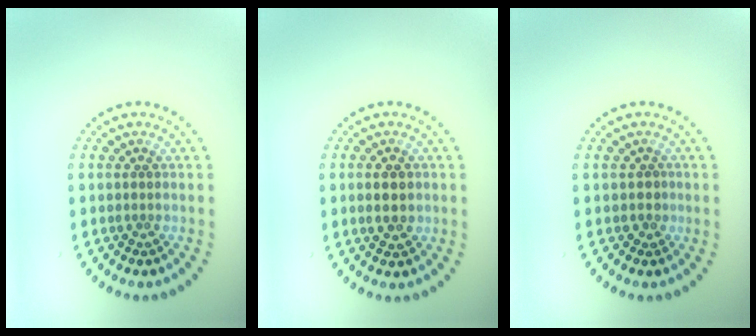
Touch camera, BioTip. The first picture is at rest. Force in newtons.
{"total": 2.3, "press": 2.3, "slide": 0.3}
{"total": 0.6, "press": 0.4, "slide": 0.4}